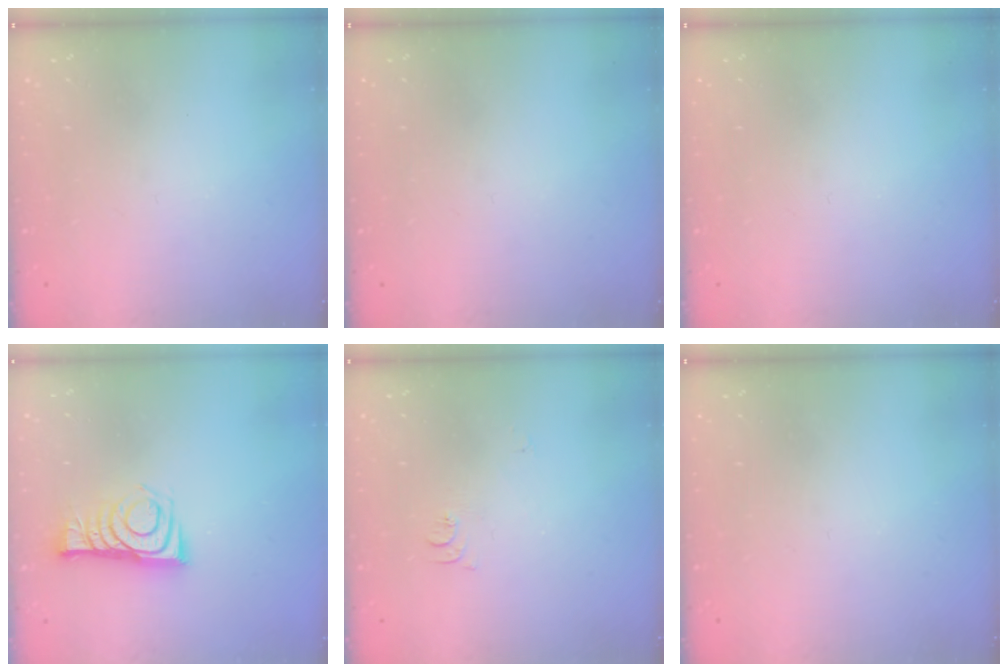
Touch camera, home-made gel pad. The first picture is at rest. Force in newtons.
{"total": 0.0}
{"total": 0.0}
{"total": 9.0, "press": 9.0, "slide": 0.2}
{"total": 5.2, "press": 5.1, "slide": 0.6}
{"total": 0.0}